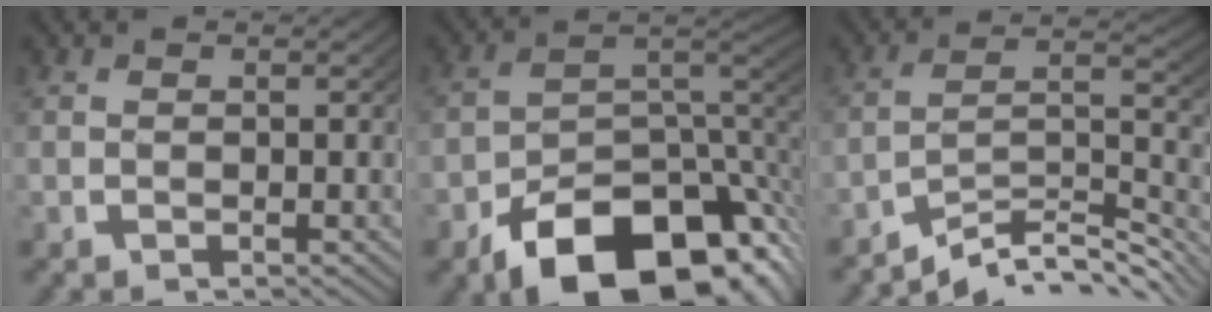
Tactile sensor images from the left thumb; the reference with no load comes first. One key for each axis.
{"total": 15.8, "fx": -7.3, "fy": 8.5, "fz": 11.1, "tx": -0.175, "ty": -0.041, "tz": -0.091}
{"total": 9.2, "fx": -5.9, "fy": 4.1, "fz": 5.8, "tx": -0.090, "ty": -0.012, "tz": -0.087}